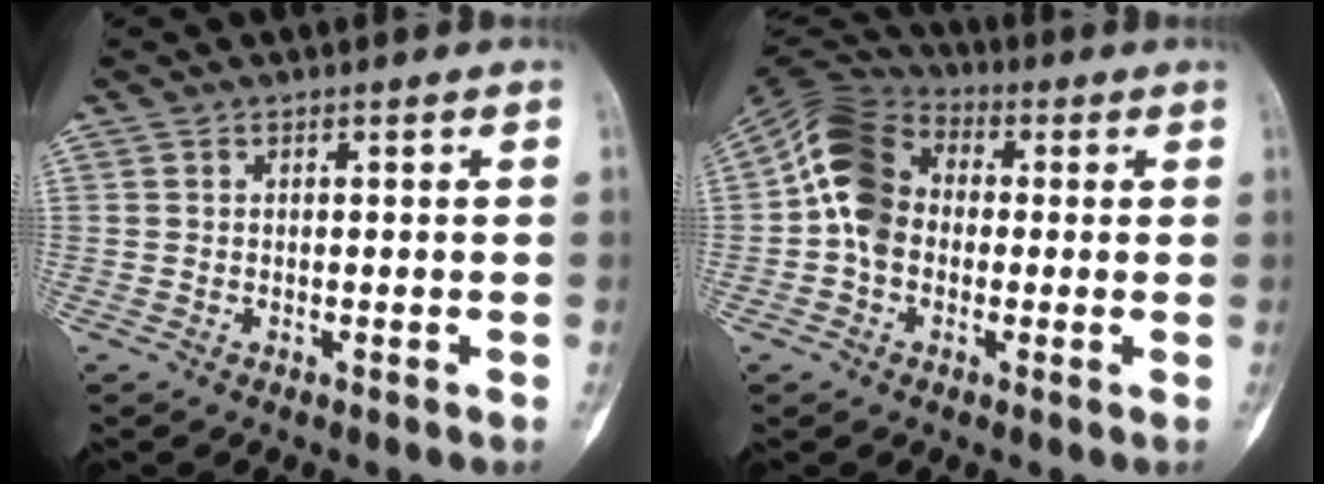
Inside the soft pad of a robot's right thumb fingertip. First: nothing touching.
{"total": 11.4, "force": [-0.2, 9.0, 7.0], "torque": [-0.119, 0.030, -0.022]}